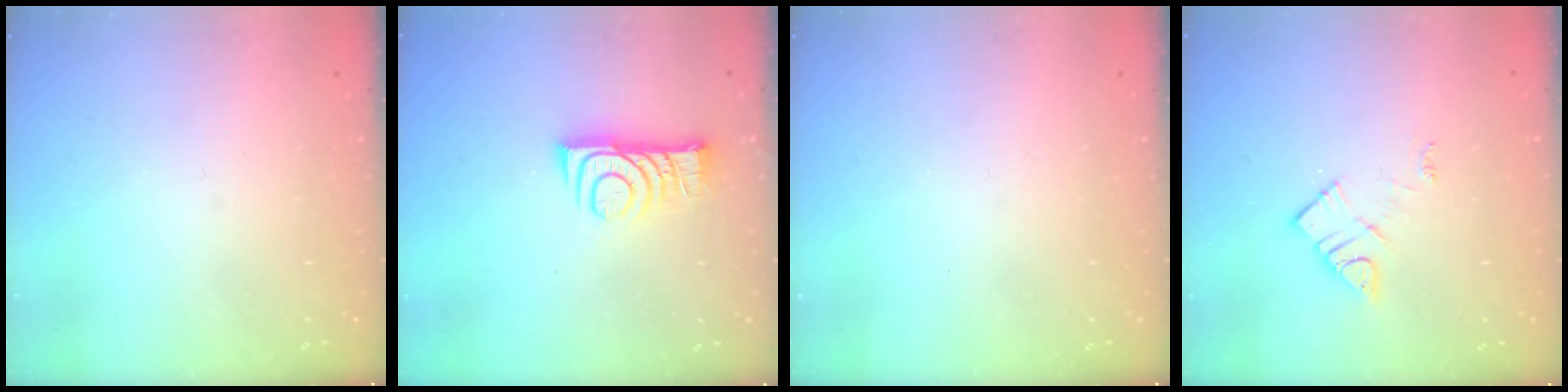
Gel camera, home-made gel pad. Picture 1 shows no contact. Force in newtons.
{"total": 8.8, "press": 8.8, "slide": 0.8}
{"total": 0.0}
{"total": 8.2, "press": 8.2, "slide": 0.5}